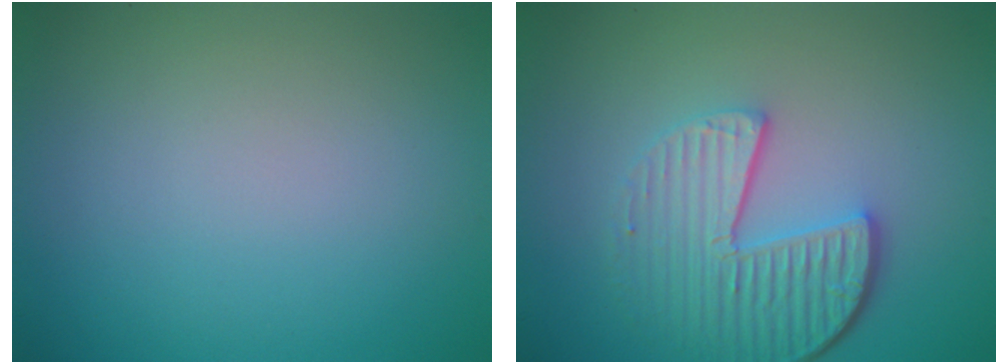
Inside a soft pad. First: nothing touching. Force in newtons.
{"total": 5.5, "press": 4.1, "slide": 3.6}